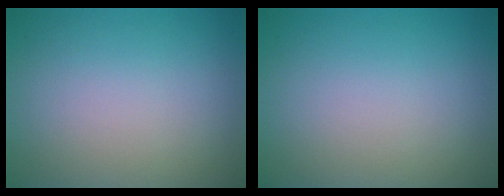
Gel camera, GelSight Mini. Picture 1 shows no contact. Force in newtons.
{"total": 0.0}